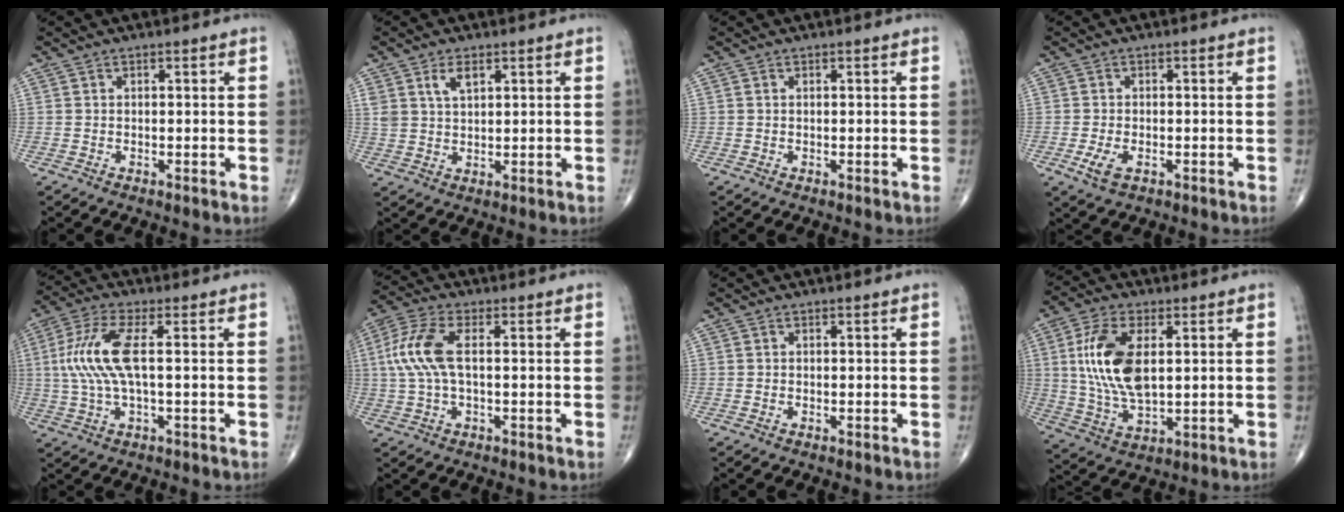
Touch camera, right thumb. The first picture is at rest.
{"total": 4.0, "force": [2.1, 2.1, 2.7], "torque": [-0.042, -0.008, 0.042]}
{"total": 0.0}
{"total": 3.6, "force": [-1.4, 1.9, 2.7], "torque": [-0.057, -0.002, -0.022]}
{"total": 10.3, "force": [0.9, 3.1, 9.8], "torque": [-0.245, 0.016, 0.016]}
{"total": 9.2, "force": [0.9, 3.9, 8.3], "torque": [-0.206, 0.019, 0.015]}
{"total": 0.0}
{"total": 13.8, "force": [2.5, 6.8, 11.8], "torque": [-0.236, -0.007, 0.052]}